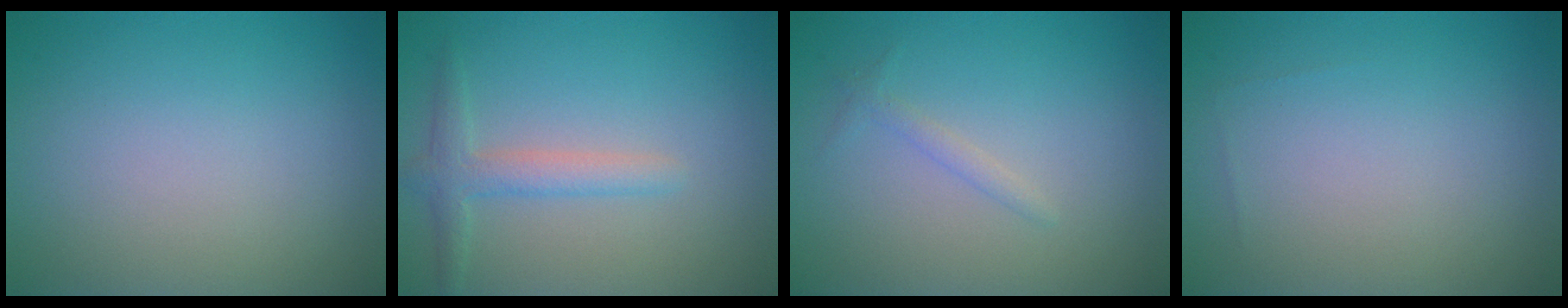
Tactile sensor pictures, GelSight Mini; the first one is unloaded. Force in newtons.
{"total": 2.4, "press": 2.4, "slide": 0.1}
{"total": 1.0, "press": 1.0, "slide": 0.0}
{"total": 0.0}